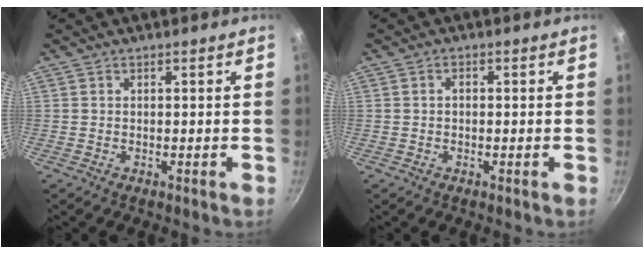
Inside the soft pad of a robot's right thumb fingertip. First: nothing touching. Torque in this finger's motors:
{"motor_torque": [-0.82, 0.02, 0.39, -0.11, 0.05]}